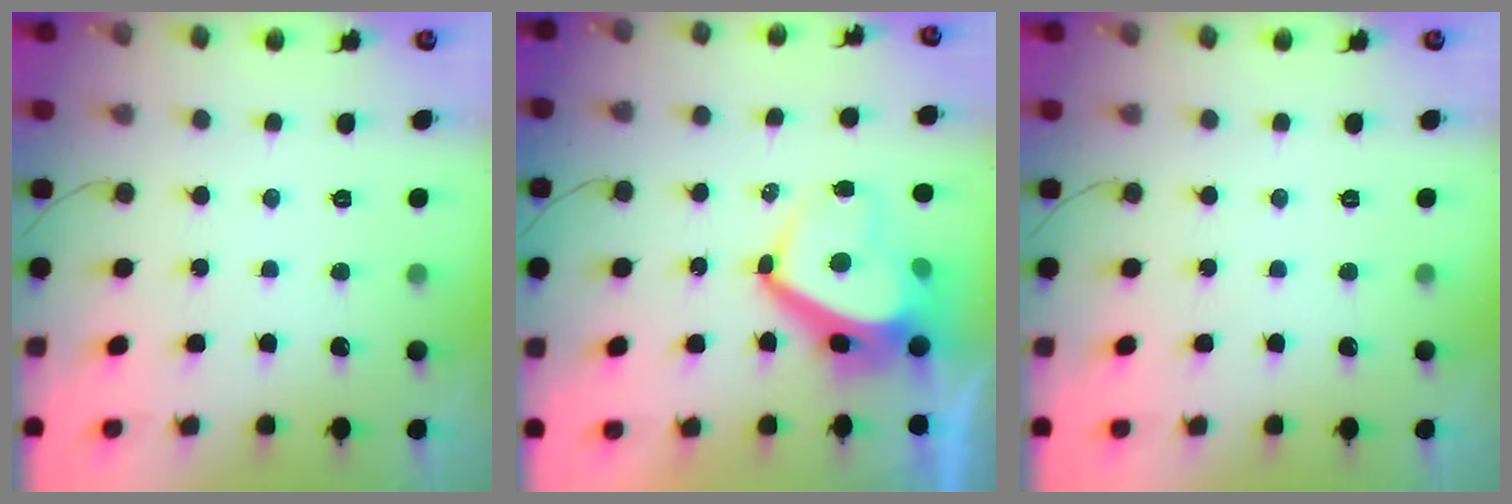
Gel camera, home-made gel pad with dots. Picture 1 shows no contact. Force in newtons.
{"total": 8.8, "press": 8.7, "slide": 1.4}
{"total": 0.0}